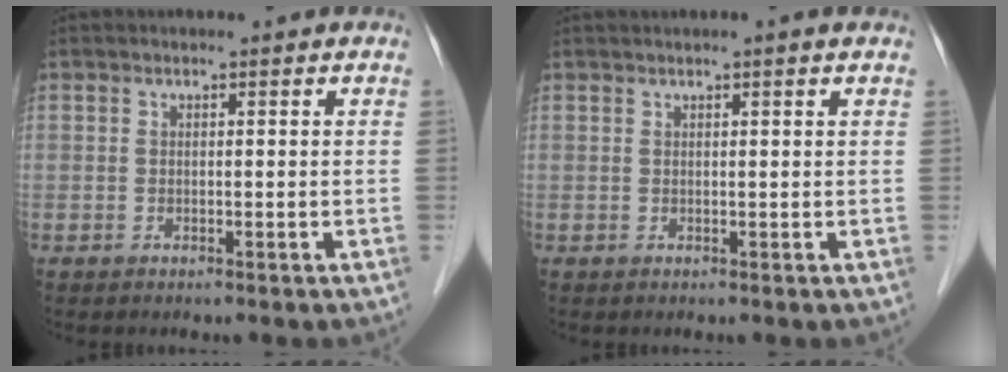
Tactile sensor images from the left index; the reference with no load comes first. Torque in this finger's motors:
{"motor_torque": [0.73, -1.41, 0.47, 0.10]}